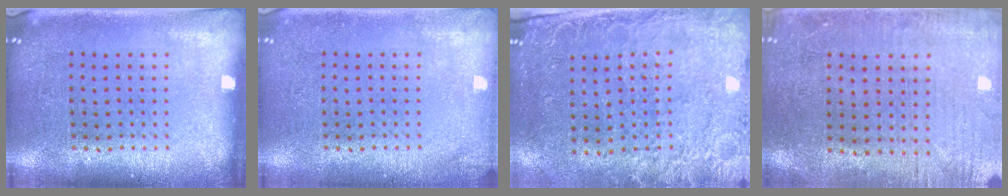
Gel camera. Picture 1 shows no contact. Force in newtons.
{"total": 1.1, "press": 1.1, "slide": 0.1}
{"total": 2.6, "press": 2.2, "slide": 1.2}
{"total": 0.6, "press": 0.4, "slide": 0.4}